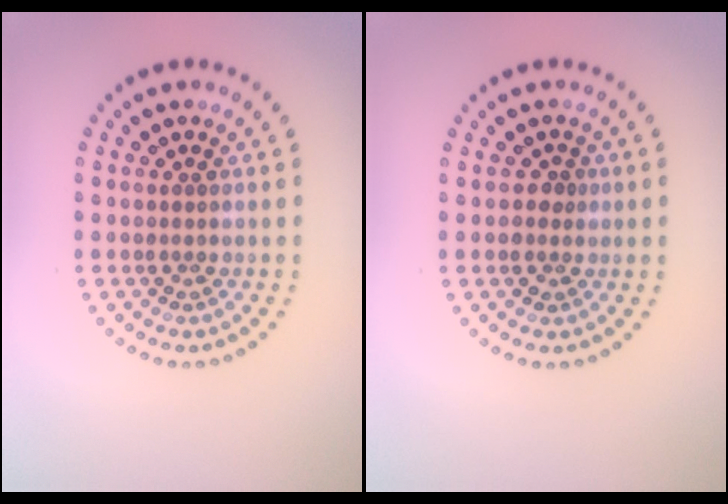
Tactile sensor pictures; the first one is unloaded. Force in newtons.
{"total": 1.1, "press": 1.1, "slide": 0.4}